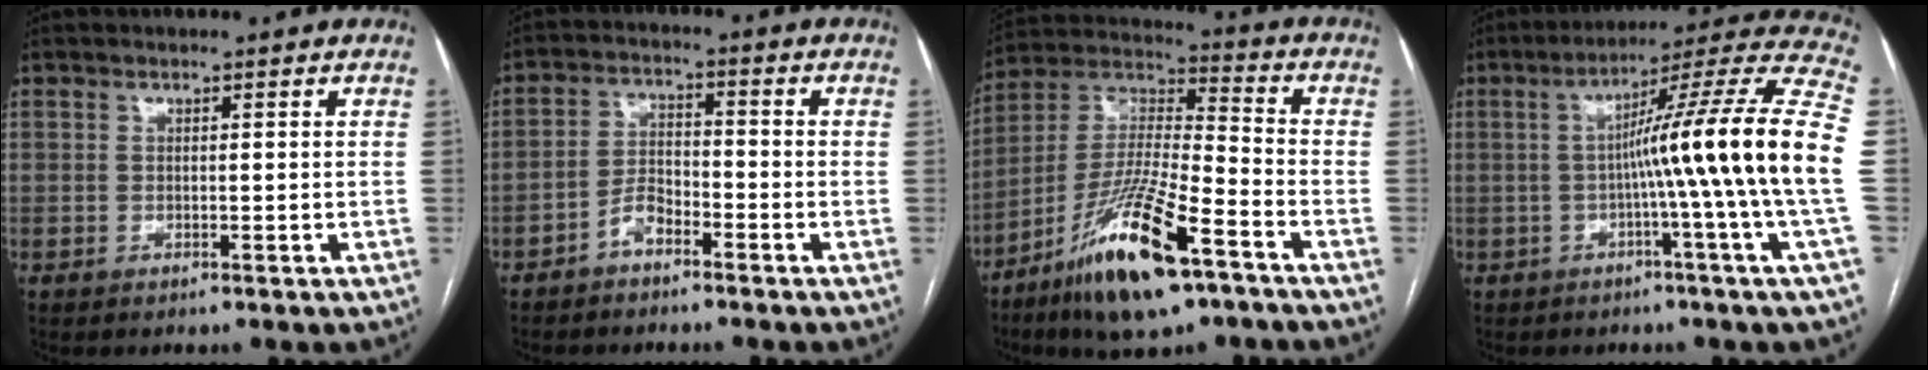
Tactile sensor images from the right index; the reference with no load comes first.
{"total": 3.9, "force": [-2.7, 1.6, 2.3], "torque": [-0.051, 0.013, -0.051]}
{"total": 17.8, "force": [-10.1, 3.0, 14.4], "torque": [-0.306, -0.025, -0.180]}
{"total": 19.2, "force": [-1.8, -2.8, 18.9], "torque": [-0.256, 0.012, -0.048]}